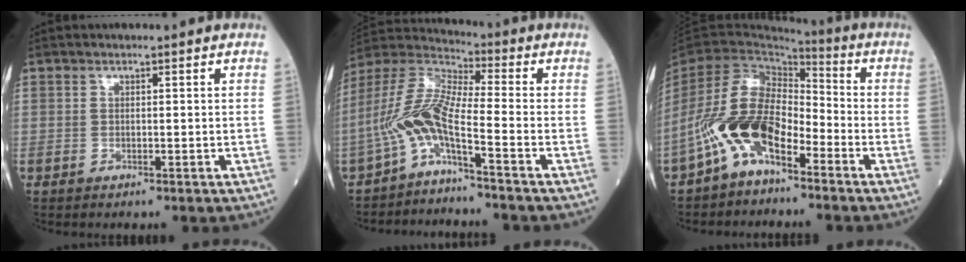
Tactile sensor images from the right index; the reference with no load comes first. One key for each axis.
{"total": 8.4, "fx": -4.4, "fy": 0.4, "fz": 7.2, "tx": -0.167, "ty": 0.017, "tz": -0.093}
{"total": 11.4, "fx": -5.8, "fy": 5.4, "fz": 8.2, "tx": -0.183, "ty": 0.011, "tz": -0.114}